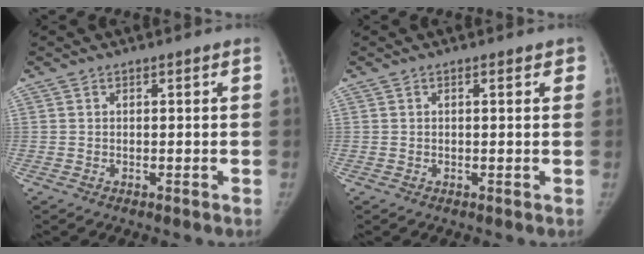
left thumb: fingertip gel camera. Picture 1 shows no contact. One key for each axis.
{"total": 1.5, "fx": 0.8, "fy": 0.6, "fz": 1.2, "tx": -0.008, "ty": 0.000, "tz": 0.006}